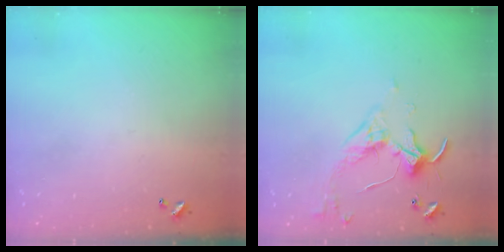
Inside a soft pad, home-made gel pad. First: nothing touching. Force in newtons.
{"total": 3.3, "press": 3.3, "slide": 0.6}